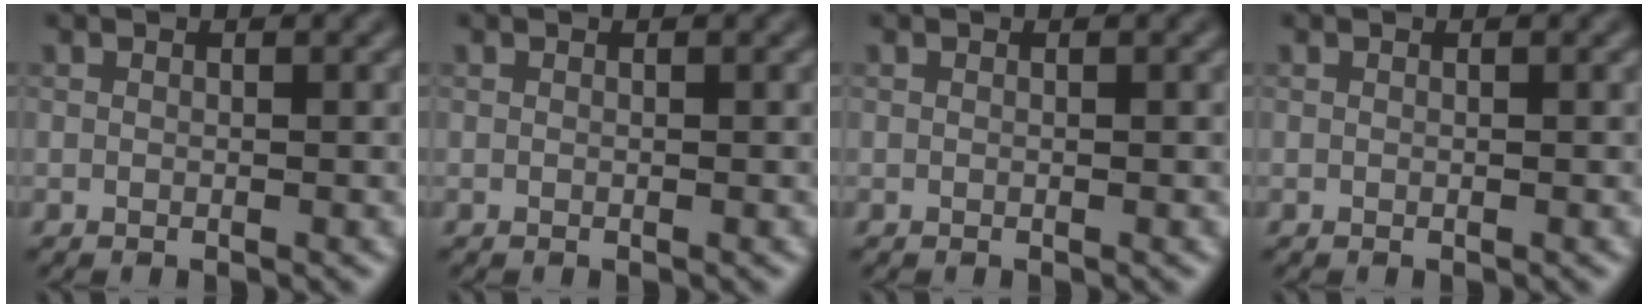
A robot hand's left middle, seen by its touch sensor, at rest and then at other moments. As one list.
[{"total": 0.0}, {"total": 0.0}, {"total": 0.0}]